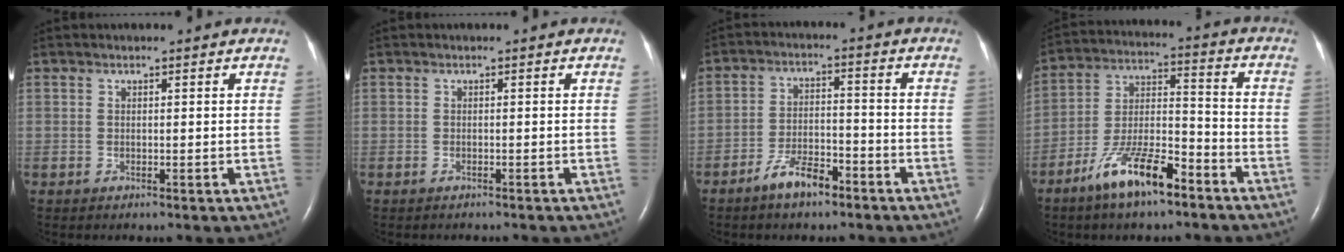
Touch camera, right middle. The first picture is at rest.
{"total": 1.4, "force": [-1.2, 0.3, 0.5], "torque": [-0.015, -0.004, -0.013]}
{"total": 8.3, "force": [-5.9, 2.5, 5.4], "torque": [-0.106, 0.001, -0.106]}
{"total": 11.8, "force": [-7.8, 3.0, 8.2], "torque": [-0.162, 0.000, -0.144]}